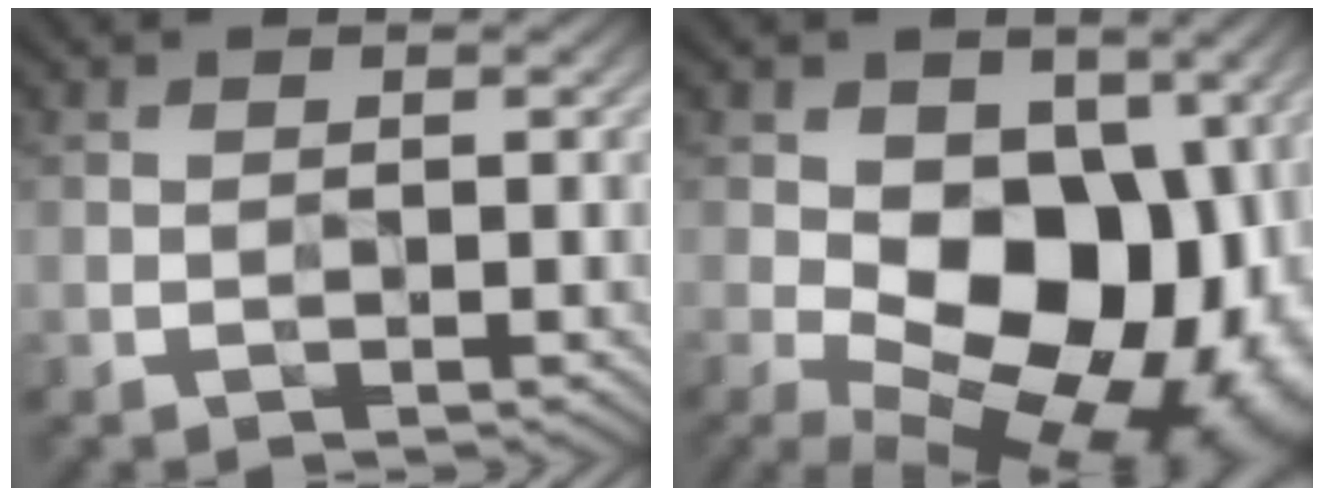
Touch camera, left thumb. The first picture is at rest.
{"total": 17.3, "force": [-0.5, 11.8, 12.7], "torque": [-0.161, -0.017, 0.006]}